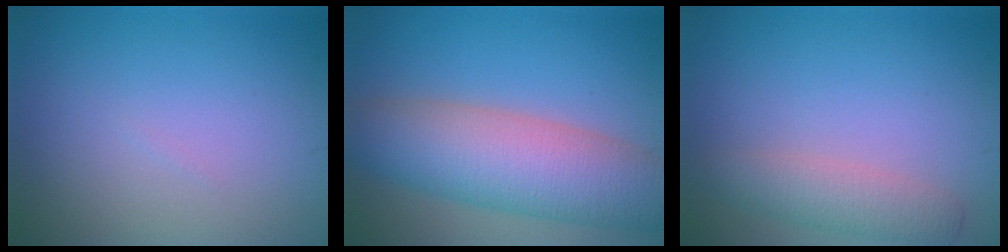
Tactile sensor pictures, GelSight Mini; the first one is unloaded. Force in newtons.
{"total": 8.9, "press": 8.9, "slide": 0.5}
{"total": 2.7, "press": 2.7, "slide": 0.1}